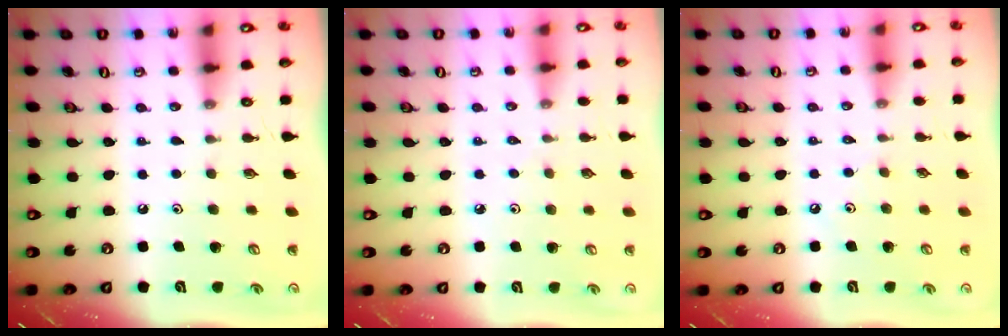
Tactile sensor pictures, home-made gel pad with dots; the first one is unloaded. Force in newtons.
{"total": 1.7, "press": 1.6, "slide": 0.4}
{"total": 2.8, "press": 2.8, "slide": 0.5}